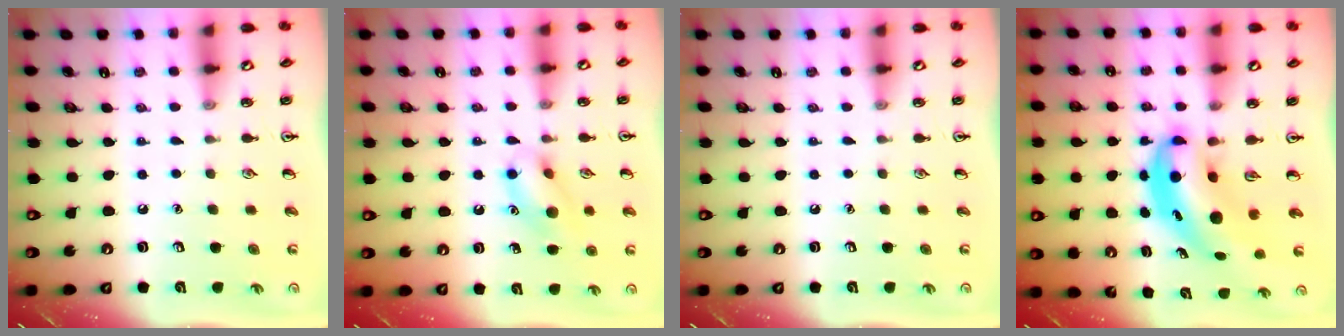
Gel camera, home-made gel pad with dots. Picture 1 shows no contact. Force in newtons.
{"total": 11.5, "press": 11.4, "slide": 0.7}
{"total": 0.0}
{"total": 7.0, "press": 6.8, "slide": 1.7}